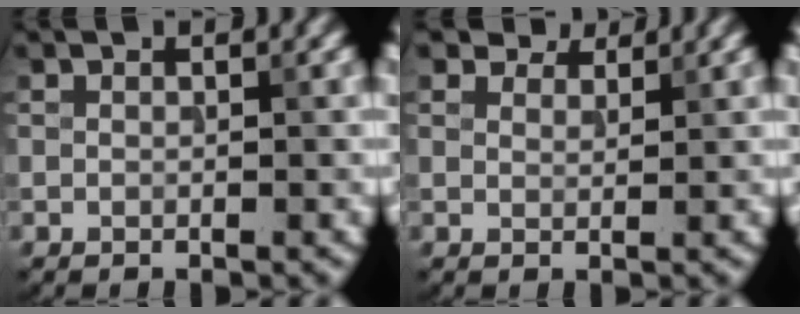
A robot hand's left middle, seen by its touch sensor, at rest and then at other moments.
{"total": 3.4, "force": [3.0, 1.3, 0.8], "torque": [-0.021, -0.008, 0.055]}